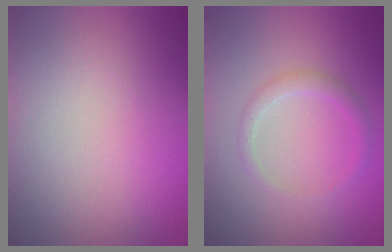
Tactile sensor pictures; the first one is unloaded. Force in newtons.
{"total": 1.5, "press": 1.4, "slide": 0.0}